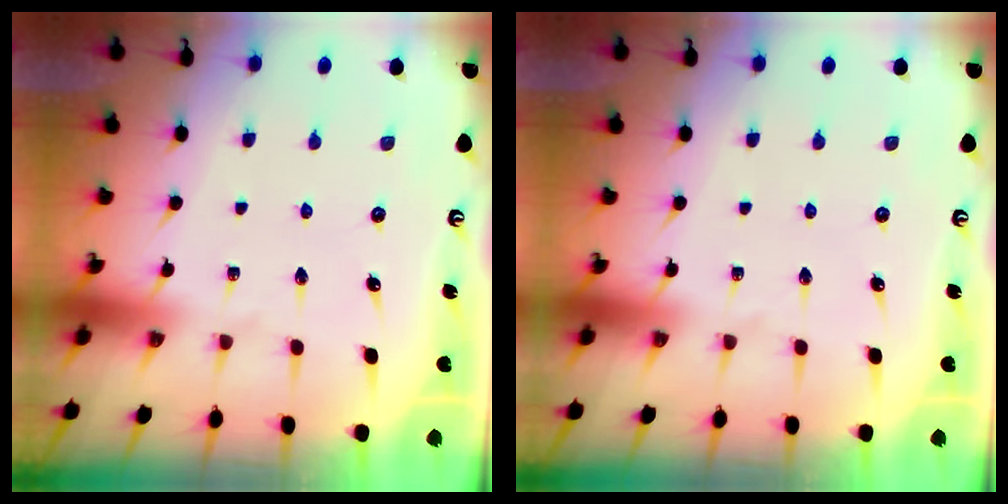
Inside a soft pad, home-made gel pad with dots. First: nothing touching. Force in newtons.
{"total": 0.0}